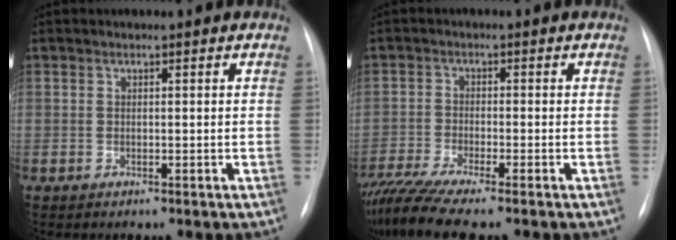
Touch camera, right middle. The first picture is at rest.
{"total": 9.4, "force": [-8.0, -0.4, 5.0], "torque": [-0.093, -0.022, -0.138]}